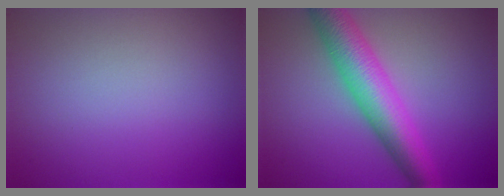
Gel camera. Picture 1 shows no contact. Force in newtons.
{"total": 6.9, "press": 6.9, "slide": 0.1}